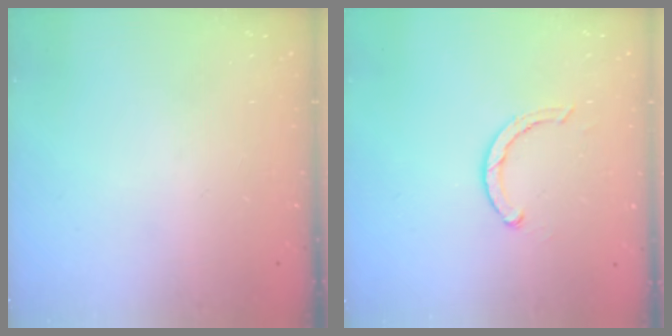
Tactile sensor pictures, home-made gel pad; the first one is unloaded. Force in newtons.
{"total": 2.6, "press": 2.5, "slide": 0.4}